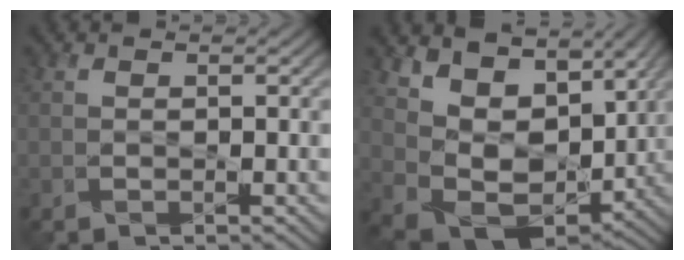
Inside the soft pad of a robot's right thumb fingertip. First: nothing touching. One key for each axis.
{"total": 10.5, "fx": 3.8, "fy": 6.5, "fz": 7.3, "tx": -0.152, "ty": -0.010, "tz": 0.075}